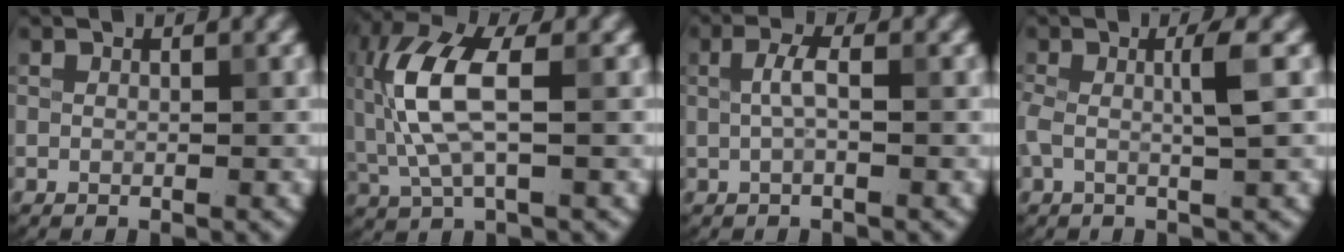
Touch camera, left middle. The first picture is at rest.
{"total": 7.2, "force": [0.5, 2.7, 6.7], "torque": [-0.161, 0.012, 0.006]}
{"total": 1.8, "force": [0.1, 0.5, 1.8], "torque": [-0.038, 0.005, 0.000]}
{"total": 3.2, "force": [0.2, 0.5, 3.1], "torque": [-0.061, 0.004, -0.004]}